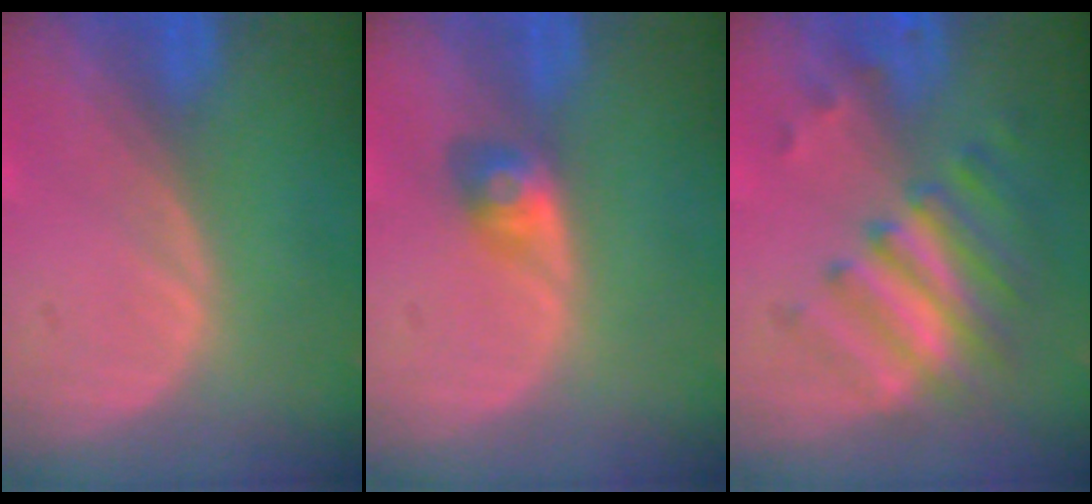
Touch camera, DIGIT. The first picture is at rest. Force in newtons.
{"total": 2.8, "press": 2.6, "slide": 1.0}
{"total": 7.9, "press": 7.1, "slide": 3.5}